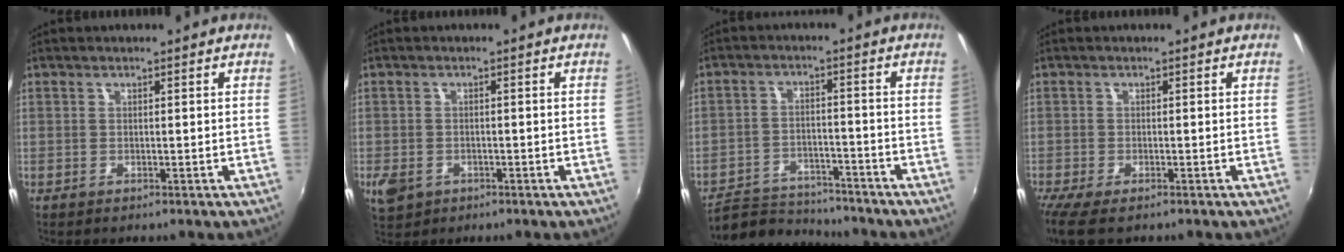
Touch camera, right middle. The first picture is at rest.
{"total": 4.9, "force": [-2.1, 3.7, 2.4], "torque": [-0.055, -0.009, -0.034]}
{"total": 10.3, "force": [-9.5, 3.5, 2.0], "torque": [-0.061, 0.011, -0.146]}
{"total": 6.2, "force": [-4.7, 1.6, 3.7], "torque": [-0.087, -0.033, -0.084]}